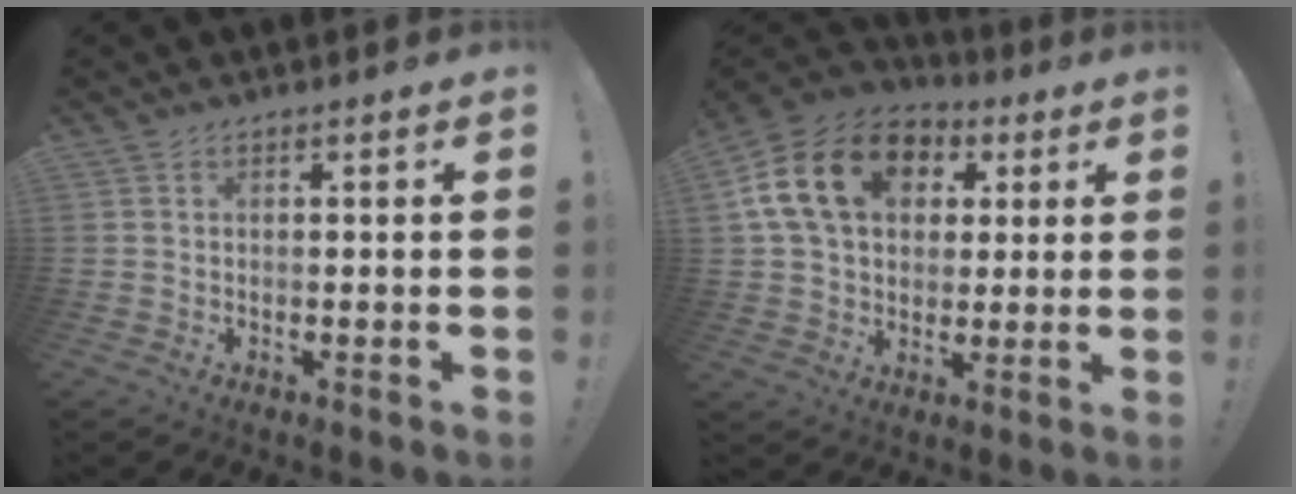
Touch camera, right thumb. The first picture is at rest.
{"total": 19.4, "force": [5.6, 14.2, 12.0], "torque": [-0.206, 0.002, 0.106]}